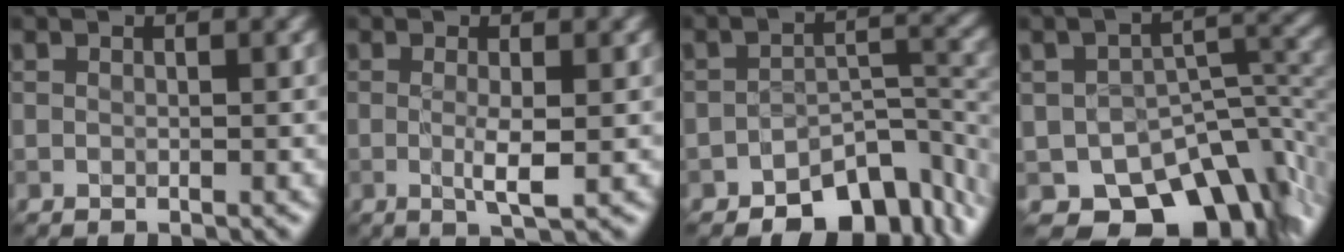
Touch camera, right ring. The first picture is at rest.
{"total": 2.6, "force": [-0.2, 0.4, 2.6], "torque": [-0.049, -0.007, -0.003]}
{"total": 8.0, "force": [-5.6, 3.8, 4.2], "torque": [-0.039, -0.009, -0.091]}
{"total": 9.7, "force": [-6.2, 5.6, 5.0], "torque": [-0.054, -0.021, -0.088]}